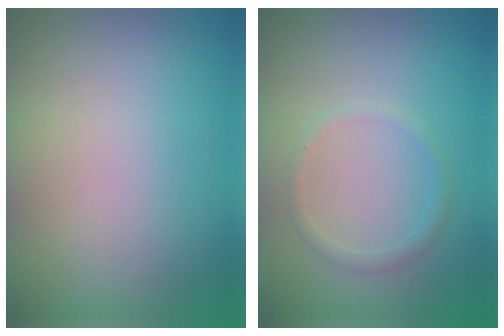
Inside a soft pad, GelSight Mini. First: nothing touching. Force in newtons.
{"total": 1.1, "press": 1.1, "slide": 0.0}